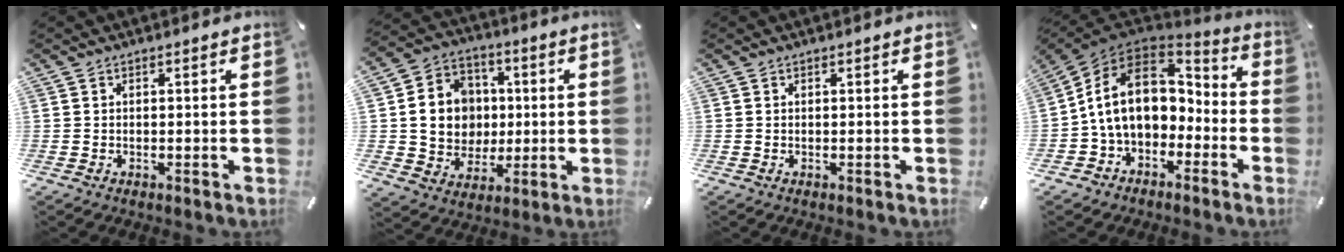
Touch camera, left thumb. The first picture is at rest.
{"total": 13.7, "force": [0.8, 12.4, 5.7], "torque": [-0.108, 0.014, 0.027]}
{"total": 0.0}
{"total": 15.7, "force": [0.1, 12.0, 10.0], "torque": [-0.200, 0.010, 0.002]}